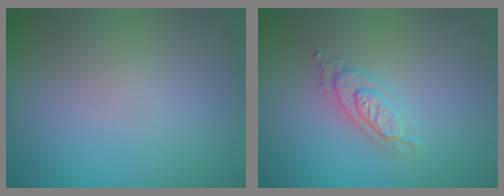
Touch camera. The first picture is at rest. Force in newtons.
{"total": 2.2, "press": 2.1, "slide": 0.5}